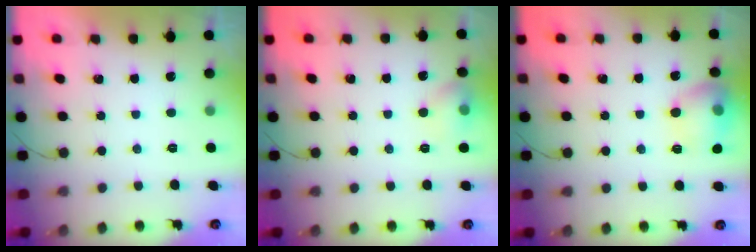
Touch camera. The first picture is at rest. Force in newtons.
{"total": 6.6, "press": 6.4, "slide": 1.9}
{"total": 13.1, "press": 13.0, "slide": 1.1}